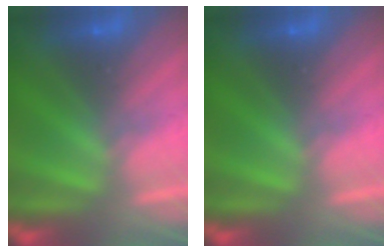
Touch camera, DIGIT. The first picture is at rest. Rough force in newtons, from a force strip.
{"total": 0.0}